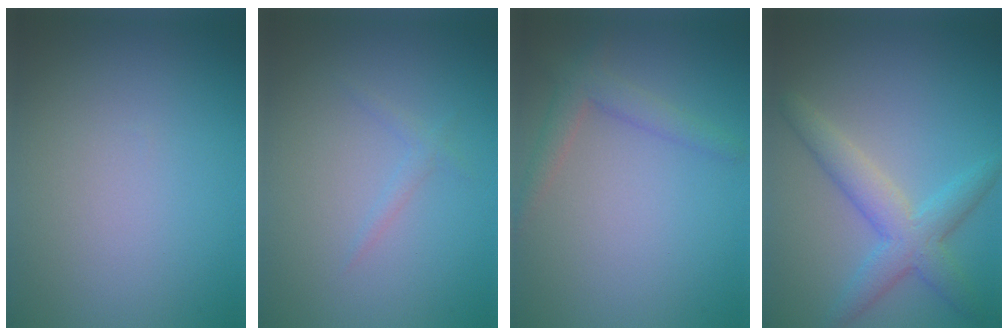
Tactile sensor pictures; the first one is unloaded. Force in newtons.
{"total": 0.8, "press": 0.8, "slide": 0.0}
{"total": 2.3, "press": 2.3, "slide": 0.1}
{"total": 4.3, "press": 4.3, "slide": 0.2}